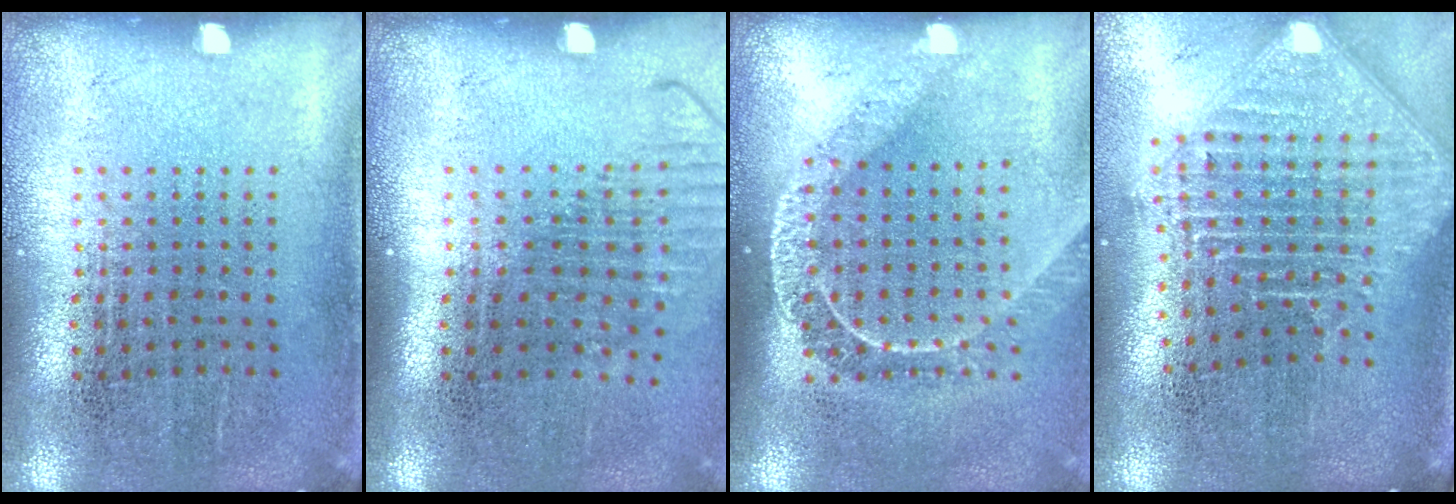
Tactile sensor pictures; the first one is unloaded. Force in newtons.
{"total": 1.3, "press": 1.0, "slide": 0.9}
{"total": 1.7, "press": 1.5, "slide": 0.9}
{"total": 2.4, "press": 1.8, "slide": 1.5}